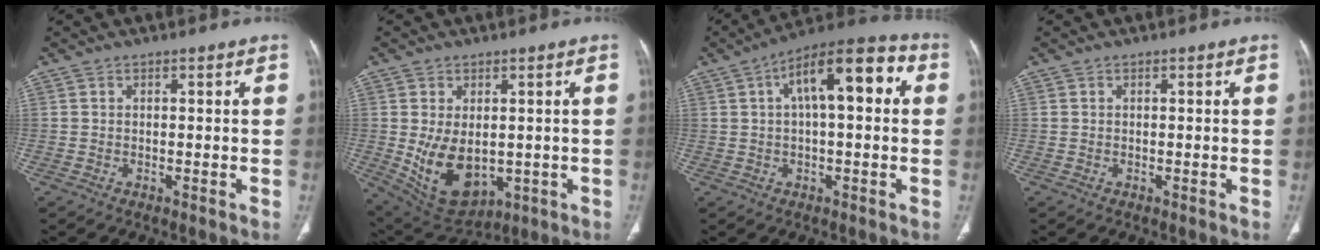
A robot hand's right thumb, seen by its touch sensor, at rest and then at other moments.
{"total": 12.0, "force": [-1.1, 7.6, 9.2], "torque": [-0.142, -0.013, 0.013]}
{"total": 14.7, "force": [3.5, 5.9, 13.0], "torque": [-0.184, 0.037, 0.045]}
{"total": 0.0}